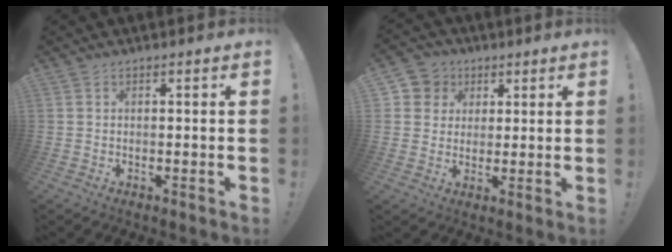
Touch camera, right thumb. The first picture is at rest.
{"total": 7.1, "force": [2.1, 6.7, 1.4], "torque": [-0.013, -0.013, 0.044]}